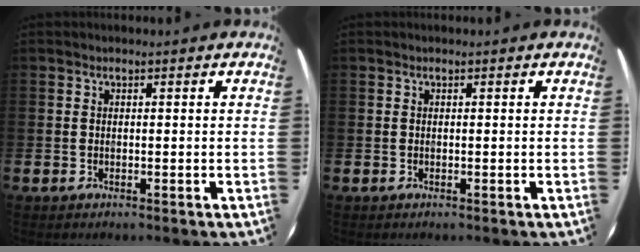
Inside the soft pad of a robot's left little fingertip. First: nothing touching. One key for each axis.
{"total": 0.0}